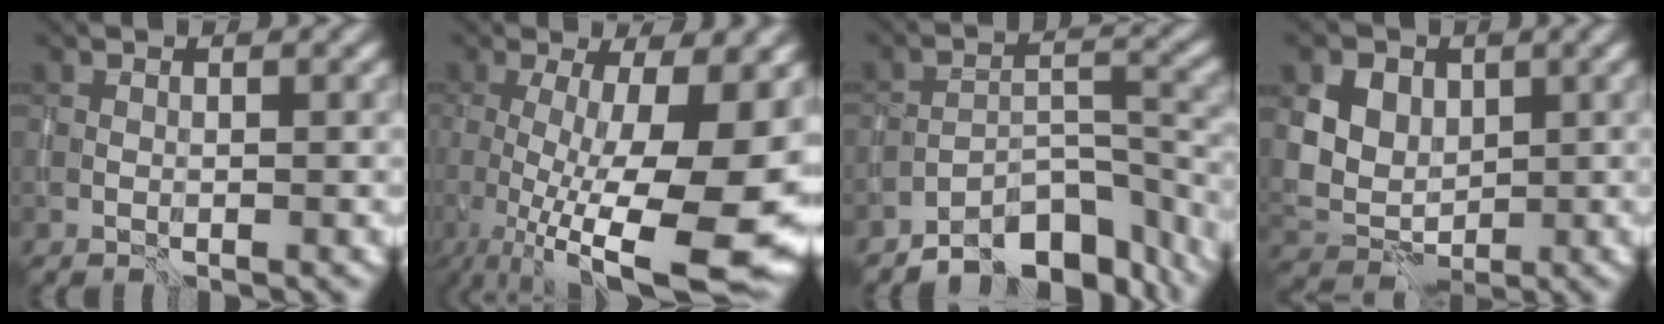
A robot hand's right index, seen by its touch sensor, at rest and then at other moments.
{"total": 15.5, "force": [-2.9, 5.0, 14.3], "torque": [-0.196, -0.018, -0.025]}
{"total": 7.3, "force": [-6.2, 2.6, 2.8], "torque": [-0.029, 0.001, -0.108]}
{"total": 7.2, "force": [2.6, 5.9, 3.3], "torque": [-0.070, 0.022, 0.037]}